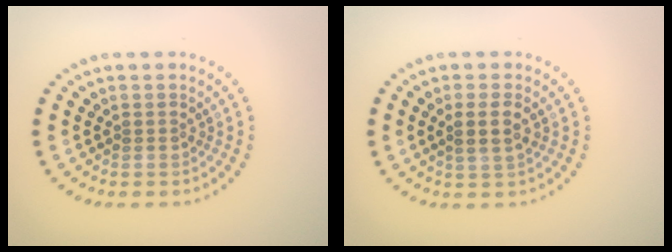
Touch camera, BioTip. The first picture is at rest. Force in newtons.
{"total": 2.3, "press": 2.1, "slide": 1.0}